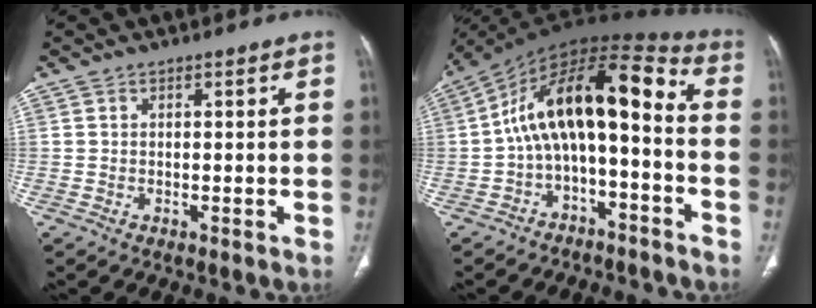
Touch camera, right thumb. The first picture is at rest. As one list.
[{"total": 16.1, "force": [-2.6, 7.4, 14.1], "torque": [-0.221, 0.105, -0.047]}]